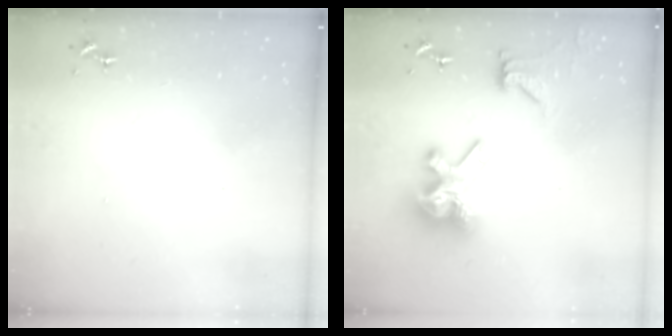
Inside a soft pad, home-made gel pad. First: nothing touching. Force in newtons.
{"total": 15.3, "press": 15.1, "slide": 2.0}